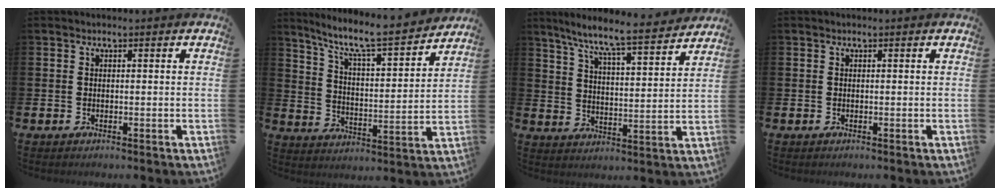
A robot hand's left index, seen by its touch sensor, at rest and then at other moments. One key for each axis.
{"total": 8.6, "fx": 7.7, "fy": 0.9, "fz": 3.8, "tx": -0.100, "ty": -0.058, "tz": 0.126}
{"total": 8.1, "fx": 7.5, "fy": -0.1, "fz": 3.1, "tx": -0.085, "ty": -0.056, "tz": 0.126}
{"total": 0.0}